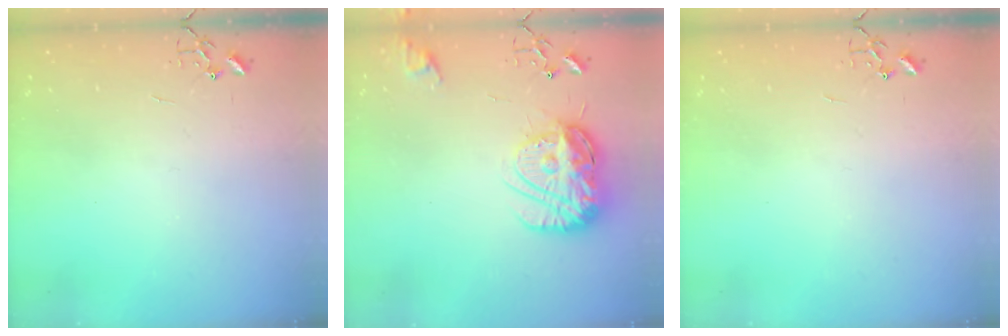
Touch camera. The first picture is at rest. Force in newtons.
{"total": 16.2, "press": 16.1, "slide": 1.1}
{"total": 0.0}